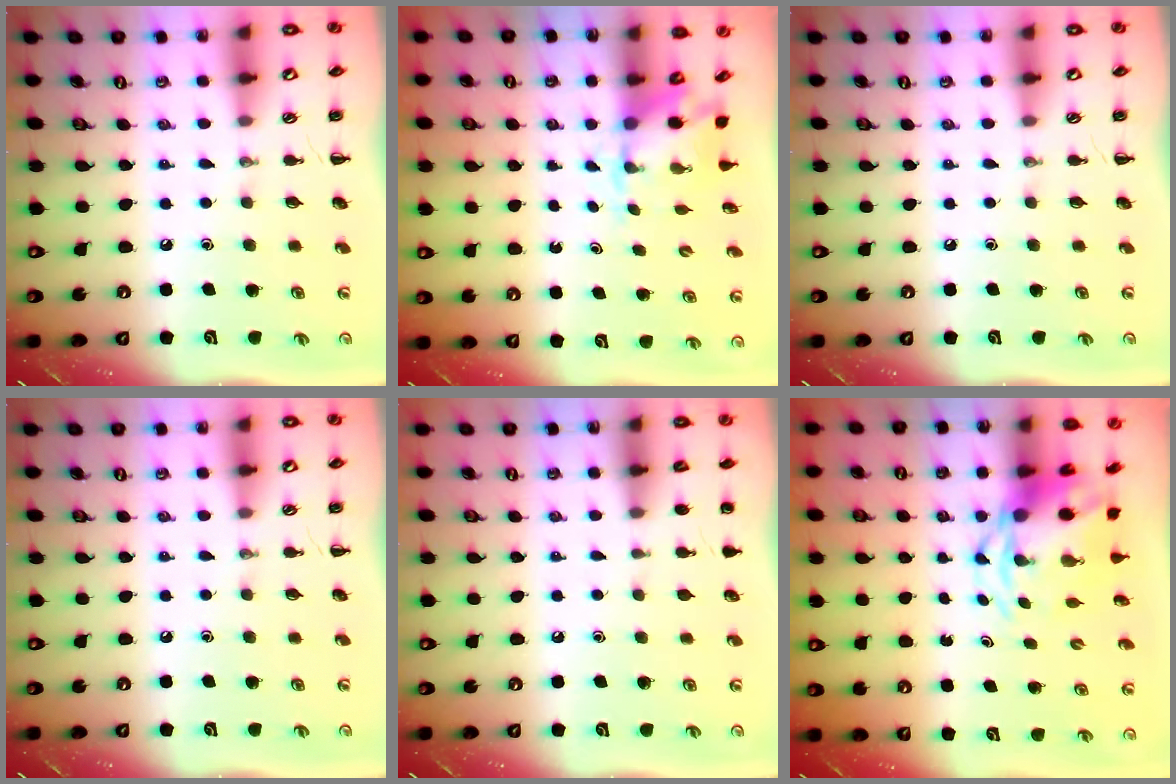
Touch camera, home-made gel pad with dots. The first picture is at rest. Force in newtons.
{"total": 4.1, "press": 4.1, "slide": 0.4}
{"total": 0.0}
{"total": 0.0}
{"total": 1.1, "press": 1.1, "slide": 0.2}
{"total": 5.5, "press": 5.3, "slide": 1.3}